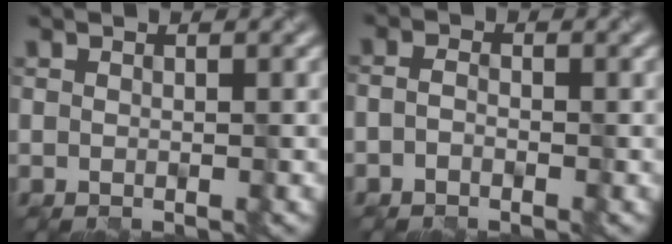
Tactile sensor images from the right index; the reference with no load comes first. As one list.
[{"total": 1.2, "force": [-0.6, 0.7, 0.7], "torque": [-0.014, 0.002, -0.015]}]